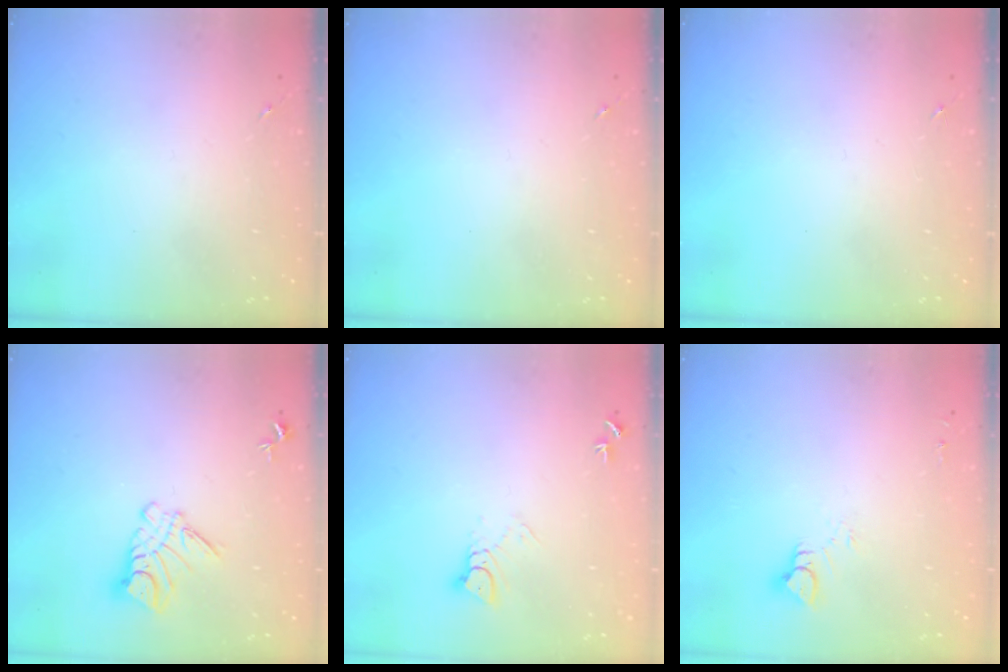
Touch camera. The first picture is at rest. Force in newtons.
{"total": 0.0}
{"total": 0.0}
{"total": 9.7, "press": 9.7, "slide": 0.9}
{"total": 4.7, "press": 4.7, "slide": 0.2}
{"total": 5.1, "press": 5.1, "slide": 0.3}